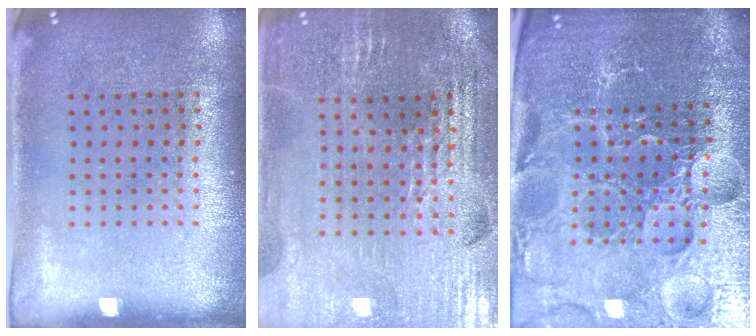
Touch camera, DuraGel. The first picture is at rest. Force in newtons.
{"total": 3.0, "press": 3.0, "slide": 0.4}
{"total": 5.3, "press": 5.0, "slide": 1.7}